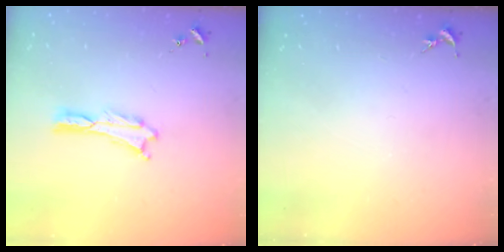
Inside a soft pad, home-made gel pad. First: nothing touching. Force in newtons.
{"total": 0.0}